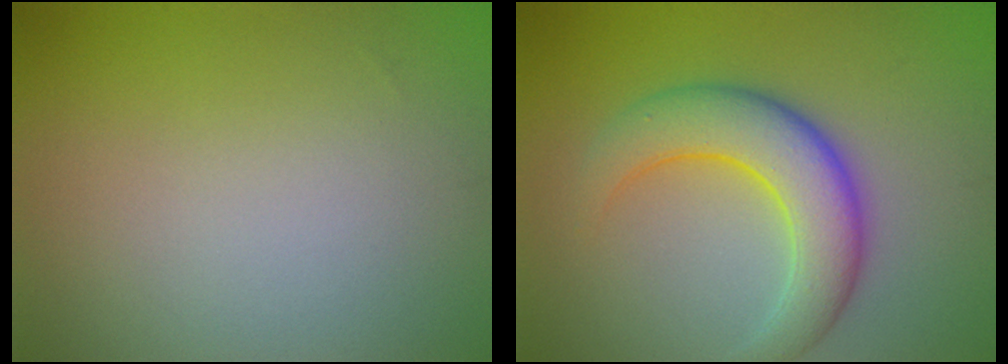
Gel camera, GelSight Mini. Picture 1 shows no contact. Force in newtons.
{"total": 6.0, "press": 6.0, "slide": 0.2}